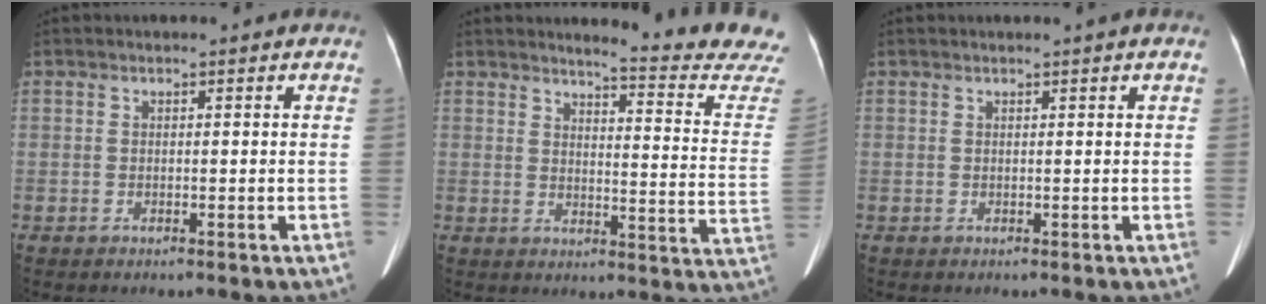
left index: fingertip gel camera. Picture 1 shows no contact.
{"total": 15.7, "force": [15.1, -1.5, 3.8], "torque": [-0.046, -0.129, 0.161]}
{"total": 0.6, "force": [0.3, -0.2, 0.4], "torque": [-0.013, -0.003, 0.009]}